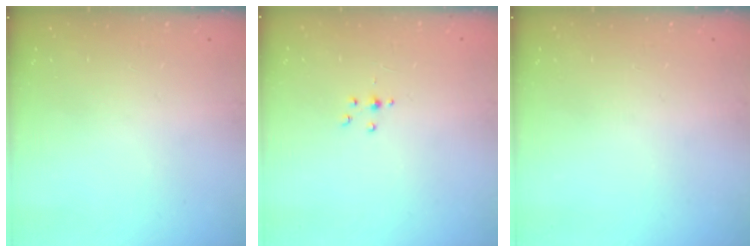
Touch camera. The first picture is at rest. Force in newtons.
{"total": 2.0, "press": 1.9, "slide": 0.5}
{"total": 0.0}